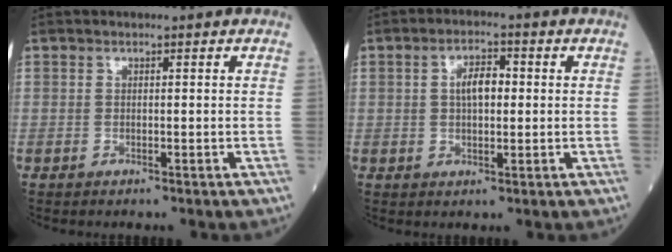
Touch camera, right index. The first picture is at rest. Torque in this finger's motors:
{"motor_torque": [0.45, 0.34, 0.09, 0.06]}